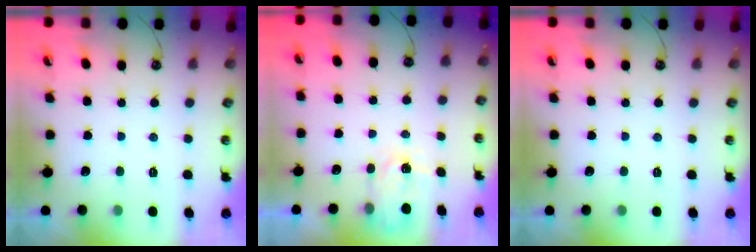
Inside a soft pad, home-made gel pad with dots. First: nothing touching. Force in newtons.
{"total": 3.5, "press": 3.4, "slide": 0.5}
{"total": 0.0}